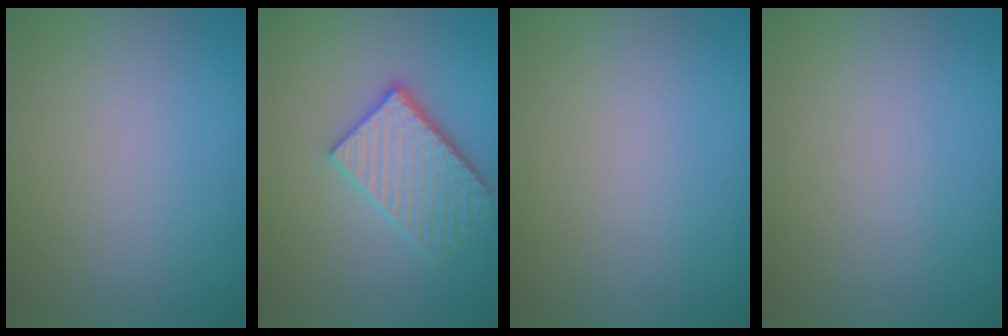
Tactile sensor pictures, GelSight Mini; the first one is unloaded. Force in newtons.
{"total": 4.0, "press": 3.4, "slide": 2.1}
{"total": 0.0}
{"total": 0.0}